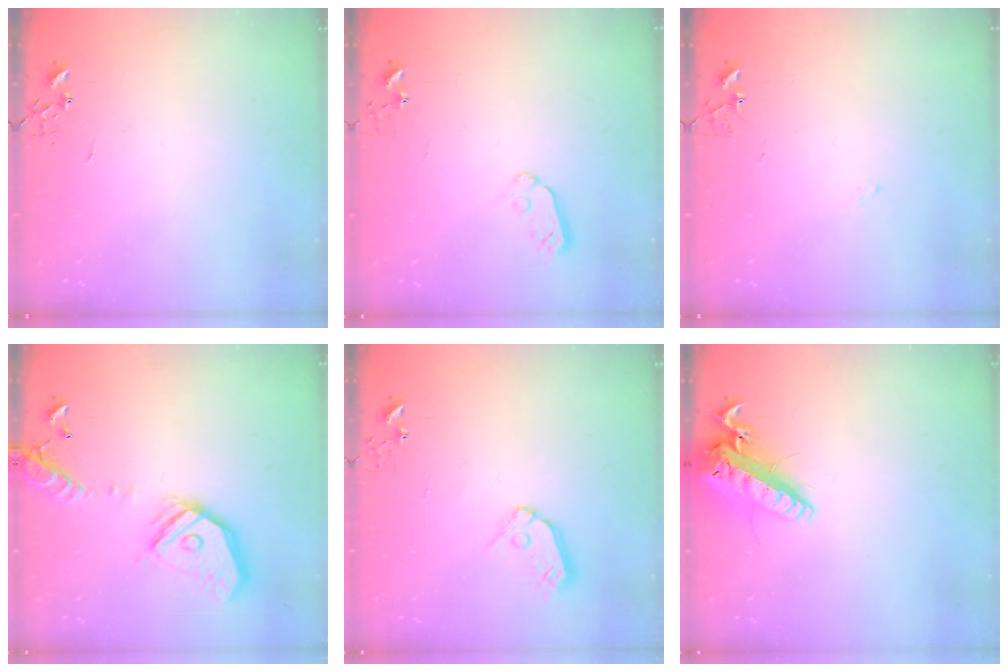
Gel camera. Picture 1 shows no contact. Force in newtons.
{"total": 4.7, "press": 4.6, "slide": 0.9}
{"total": 6.8, "press": 6.8, "slide": 0.5}
{"total": 18.8, "press": 18.6, "slide": 3.0}
{"total": 8.4, "press": 8.4, "slide": 0.8}
{"total": 20.4, "press": 19.9, "slide": 4.5}